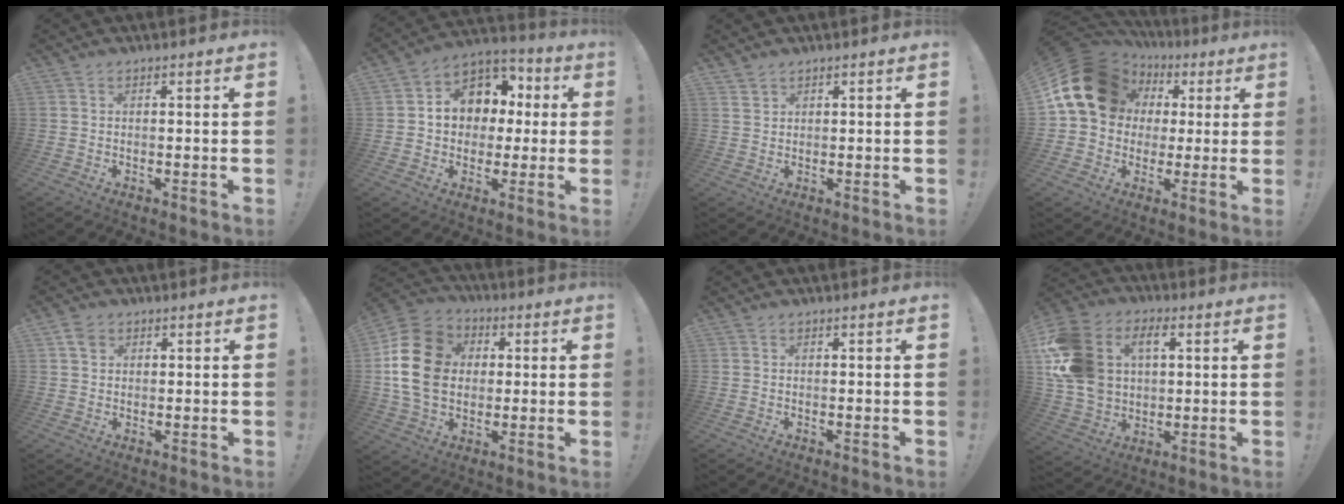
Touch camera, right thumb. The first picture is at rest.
{"total": 12.0, "force": [2.6, 10.2, 5.8], "torque": [-0.085, -0.010, 0.056]}
{"total": 1.8, "force": [1.7, 0.7, 0.3], "torque": [0.006, -0.016, 0.029]}
{"total": 20.4, "force": [5.5, 15.9, 11.5], "torque": [-0.188, -0.019, 0.117]}
{"total": 3.3, "force": [1.7, 2.6, 1.3], "torque": [-0.009, -0.006, 0.028]}
{"total": 19.2, "force": [1.9, 15.1, 11.7], "torque": [-0.194, 0.013, 0.039]}
{"total": 0.0}
{"total": 19.5, "force": [5.1, 14.3, 12.2], "torque": [-0.247, -0.011, 0.095]}